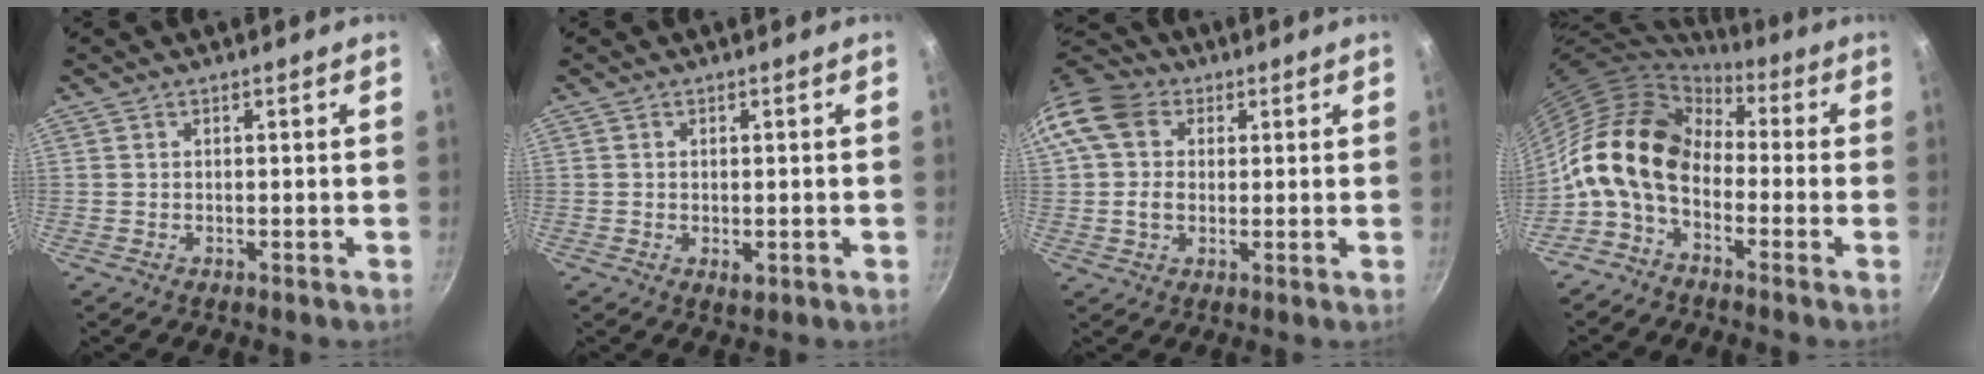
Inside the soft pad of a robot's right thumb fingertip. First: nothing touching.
{"total": 1.8, "force": [-0.3, 1.1, 1.3], "torque": [-0.021, -0.005, -0.004]}
{"total": 11.1, "force": [2.5, 8.8, 6.3], "torque": [-0.109, 0.015, 0.032]}
{"total": 14.0, "force": [-1.4, 9.4, 10.3], "torque": [-0.174, 0.036, -0.050]}